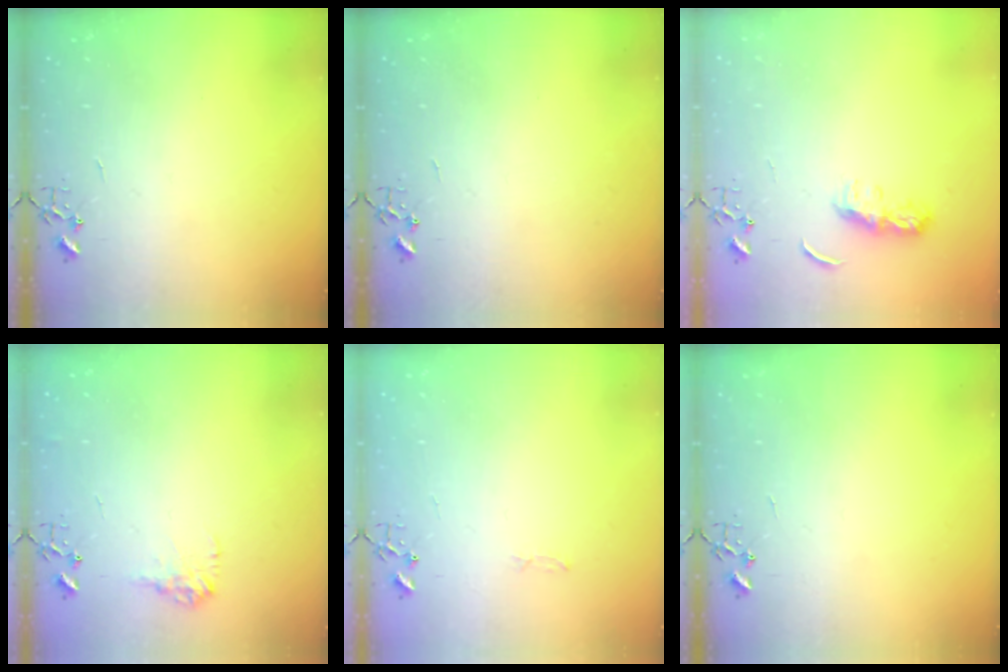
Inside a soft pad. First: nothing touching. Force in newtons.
{"total": 0.0}
{"total": 6.5, "press": 6.4, "slide": 0.6}
{"total": 8.9, "press": 8.9, "slide": 0.3}
{"total": 2.8, "press": 2.8, "slide": 0.4}
{"total": 0.0}